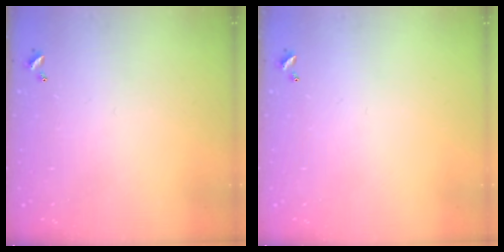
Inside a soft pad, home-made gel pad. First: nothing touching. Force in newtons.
{"total": 0.0}